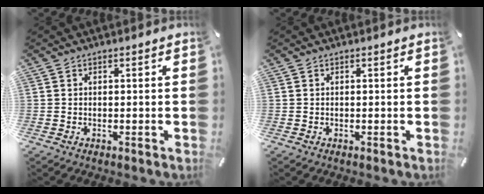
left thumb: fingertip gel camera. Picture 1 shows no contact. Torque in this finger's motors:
{"motor_torque": [-0.02, 0.01, -0.09, 0.09, 0.00]}